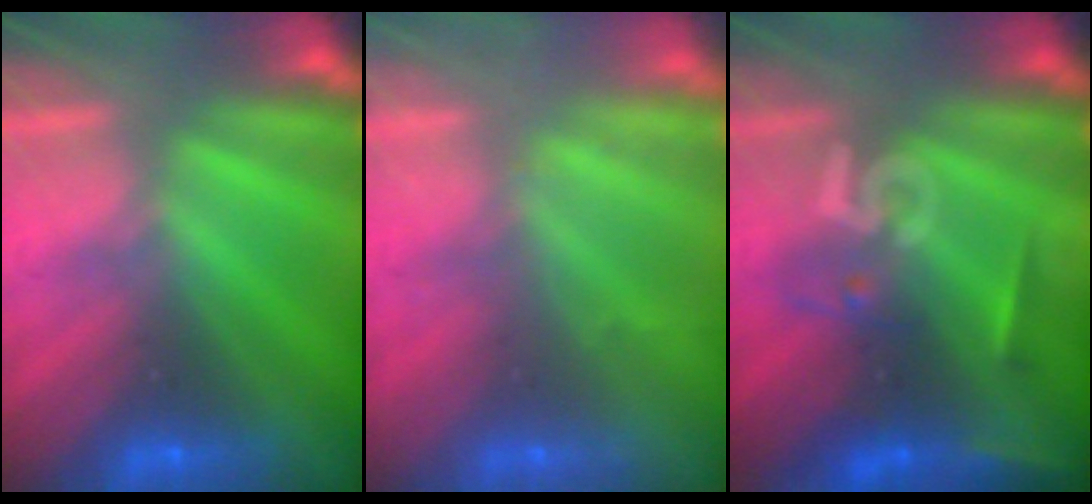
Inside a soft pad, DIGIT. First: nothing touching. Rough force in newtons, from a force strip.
{"total": 2.3}
{"total": 2.5}